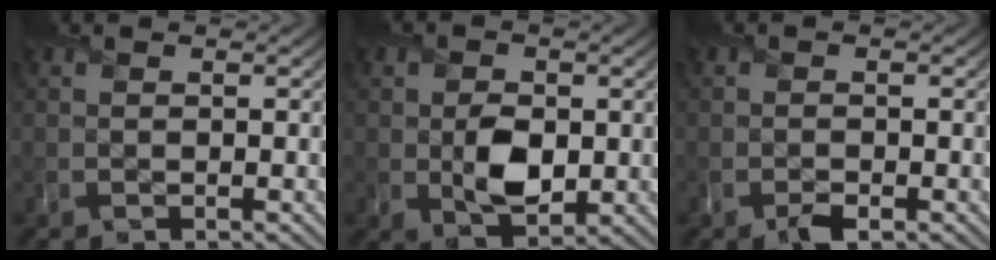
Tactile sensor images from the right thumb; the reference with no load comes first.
{"total": 5.2, "force": [-0.3, 3.6, 3.7], "torque": [-0.070, -0.013, -0.005]}
{"total": 1.6, "force": [-1.0, 0.9, 1.0], "torque": [-0.019, -0.007, -0.020]}